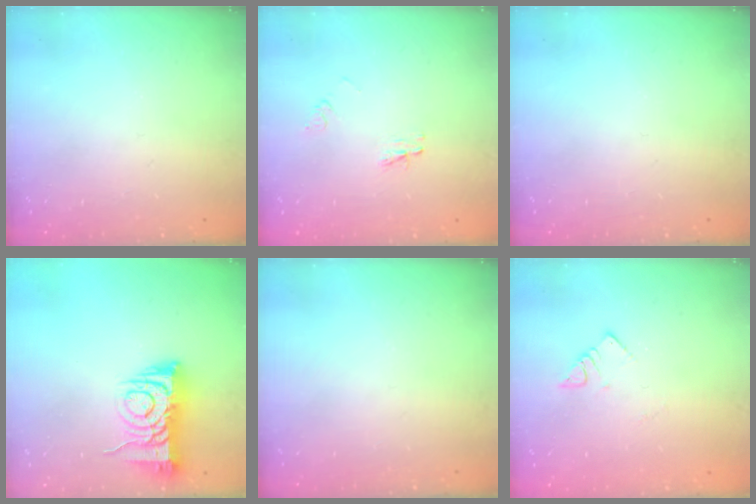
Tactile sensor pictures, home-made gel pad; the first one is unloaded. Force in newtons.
{"total": 2.9, "press": 2.9, "slide": 0.3}
{"total": 0.0}
{"total": 9.1, "press": 9.0, "slide": 1.2}
{"total": 0.0}
{"total": 2.4, "press": 2.3, "slide": 0.5}